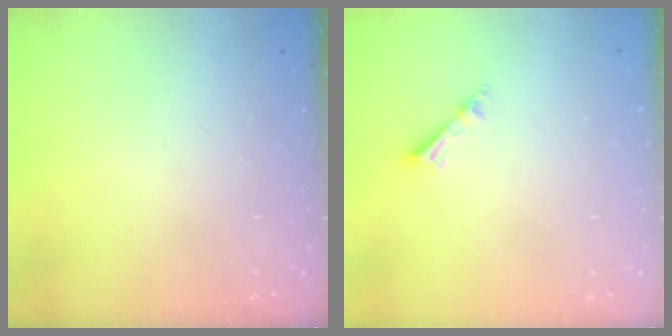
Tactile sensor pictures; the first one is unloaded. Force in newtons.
{"total": 2.3, "press": 2.3, "slide": 0.1}